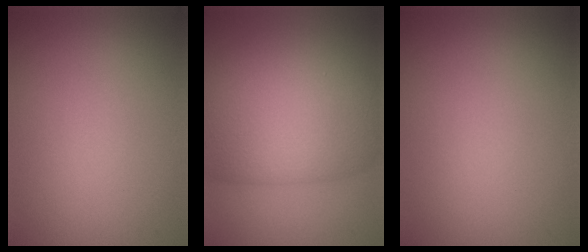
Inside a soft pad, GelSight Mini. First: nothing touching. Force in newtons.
{"total": 10.7, "press": 10.7, "slide": 0.1}
{"total": 0.0}